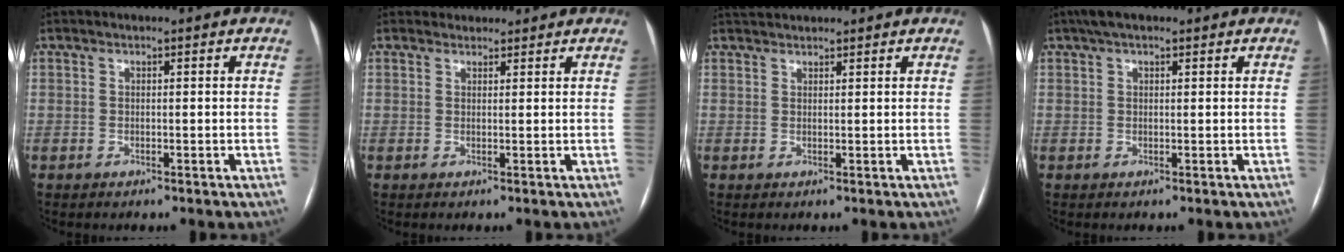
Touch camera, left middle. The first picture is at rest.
{"total": 2.7, "force": [2.5, 1.0, -0.3], "torque": [0.010, 0.020, 0.034]}
{"total": 3.1, "force": [3.0, 0.5, 0.7], "torque": [-0.011, 0.033, 0.054]}
{"total": 3.9, "force": [2.7, 1.4, 2.5], "torque": [-0.048, 0.031, 0.046]}